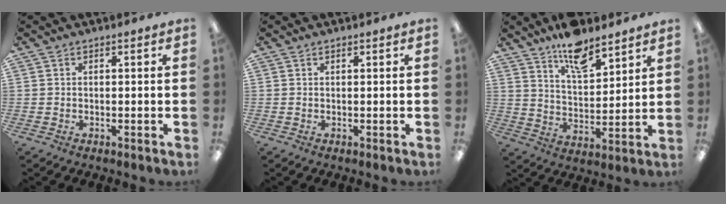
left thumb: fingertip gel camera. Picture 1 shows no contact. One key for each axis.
{"total": 0.0}
{"total": 11.2, "fx": 9.1, "fy": 4.2, "fz": 5.1, "tx": -0.079, "ty": -0.056, "tz": 0.161}